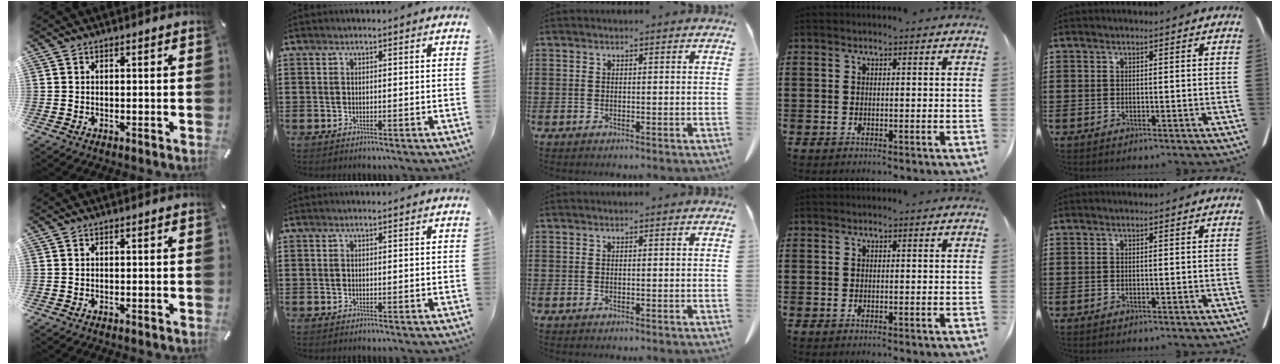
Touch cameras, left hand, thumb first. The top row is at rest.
{}